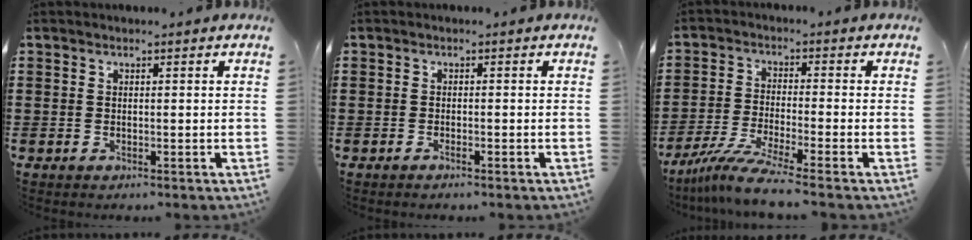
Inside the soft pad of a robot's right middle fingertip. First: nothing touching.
{"total": 0.7, "force": [-0.6, 0.0, 0.5], "torque": [-0.010, -0.002, -0.011]}
{"total": 6.7, "force": [-5.4, -0.3, 3.9], "torque": [-0.089, -0.022, -0.106]}